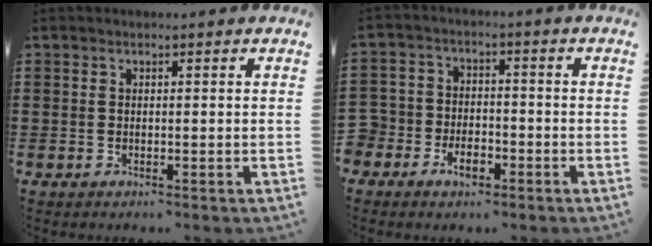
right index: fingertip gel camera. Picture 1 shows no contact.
{"total": 4.0, "force": [-2.6, 2.7, 1.4], "torque": [-0.039, 0.007, -0.055]}